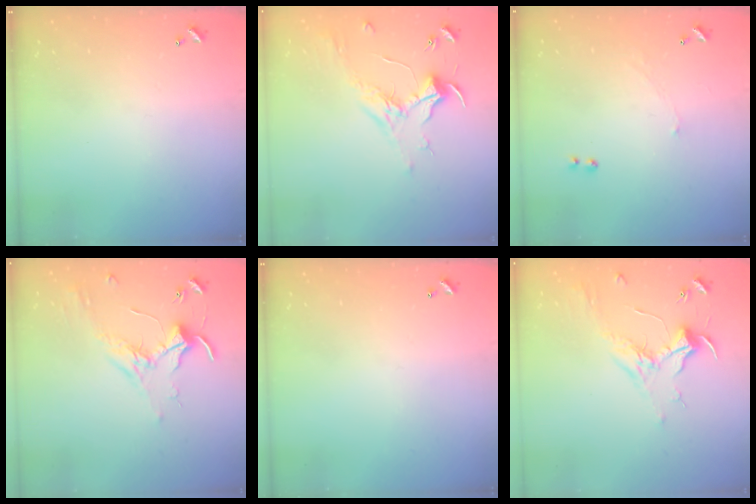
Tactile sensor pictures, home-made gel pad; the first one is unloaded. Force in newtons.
{"total": 1.9, "press": 1.7, "slide": 0.7}
{"total": 1.0, "press": 0.7, "slide": 0.6}
{"total": 1.7, "press": 1.7, "slide": 0.4}
{"total": 0.0}
{"total": 1.8, "press": 1.7, "slide": 0.7}